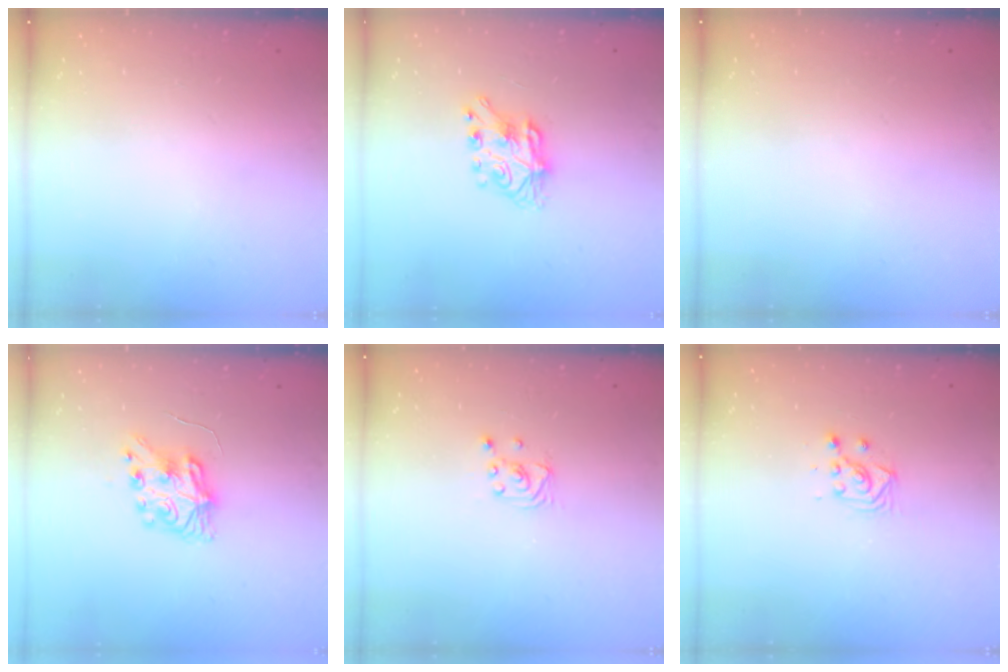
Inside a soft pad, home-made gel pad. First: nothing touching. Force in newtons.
{"total": 7.1, "press": 7.1, "slide": 0.2}
{"total": 0.0}
{"total": 8.3, "press": 8.3, "slide": 0.4}
{"total": 1.7, "press": 1.6, "slide": 0.1}
{"total": 3.5, "press": 3.4, "slide": 1.1}